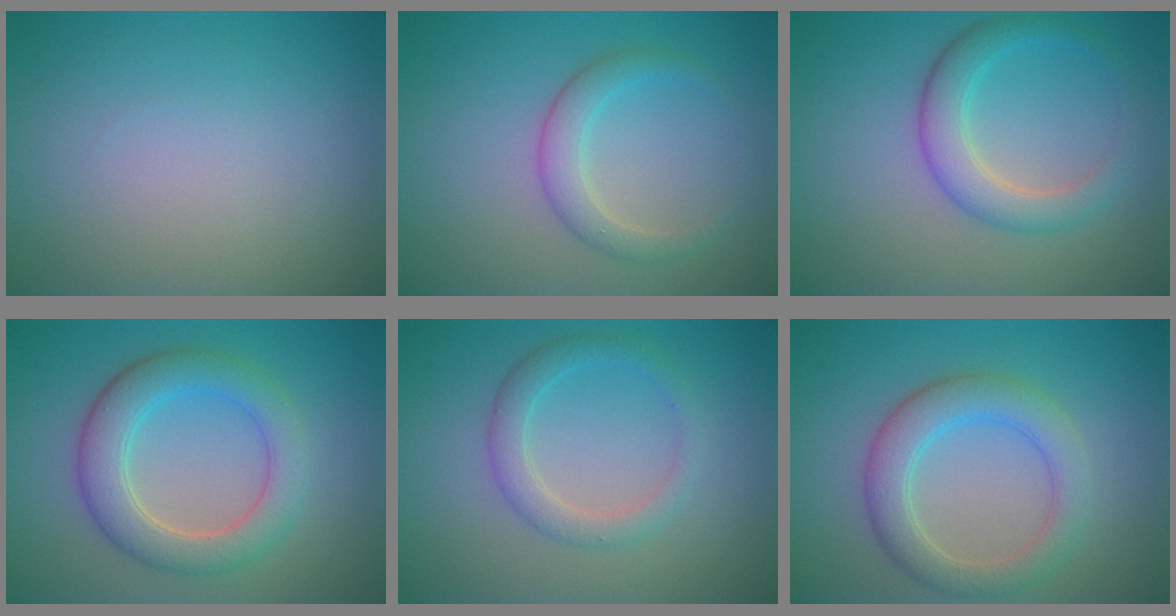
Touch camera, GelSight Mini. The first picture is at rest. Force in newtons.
{"total": 2.6, "press": 2.6, "slide": 0.1}
{"total": 3.6, "press": 3.6, "slide": 0.1}
{"total": 5.3, "press": 5.2, "slide": 0.5}
{"total": 2.6, "press": 2.6, "slide": 0.0}
{"total": 4.5, "press": 4.5, "slide": 0.1}